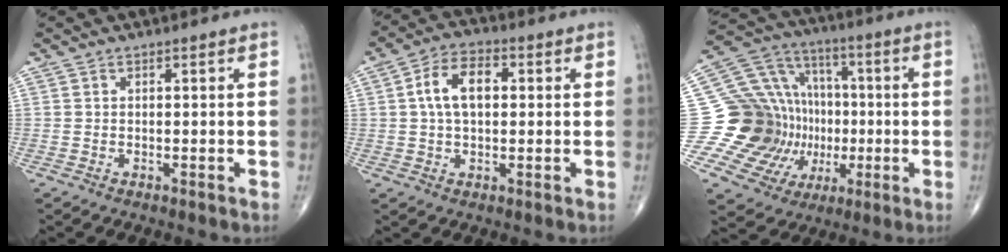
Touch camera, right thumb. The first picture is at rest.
{"total": 8.5, "force": [1.2, 5.0, 6.7], "torque": [-0.115, 0.016, 0.016]}
{"total": 21.6, "force": [-2.3, 18.9, 10.2], "torque": [-0.139, 0.064, -0.025]}